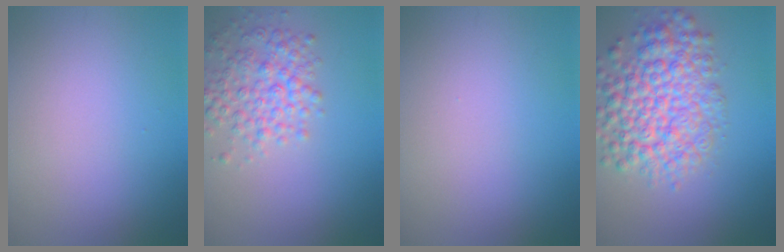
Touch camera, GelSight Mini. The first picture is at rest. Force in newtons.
{"total": 4.2, "press": 4.2, "slide": 0.1}
{"total": 0.0}
{"total": 7.5, "press": 7.5, "slide": 0.3}